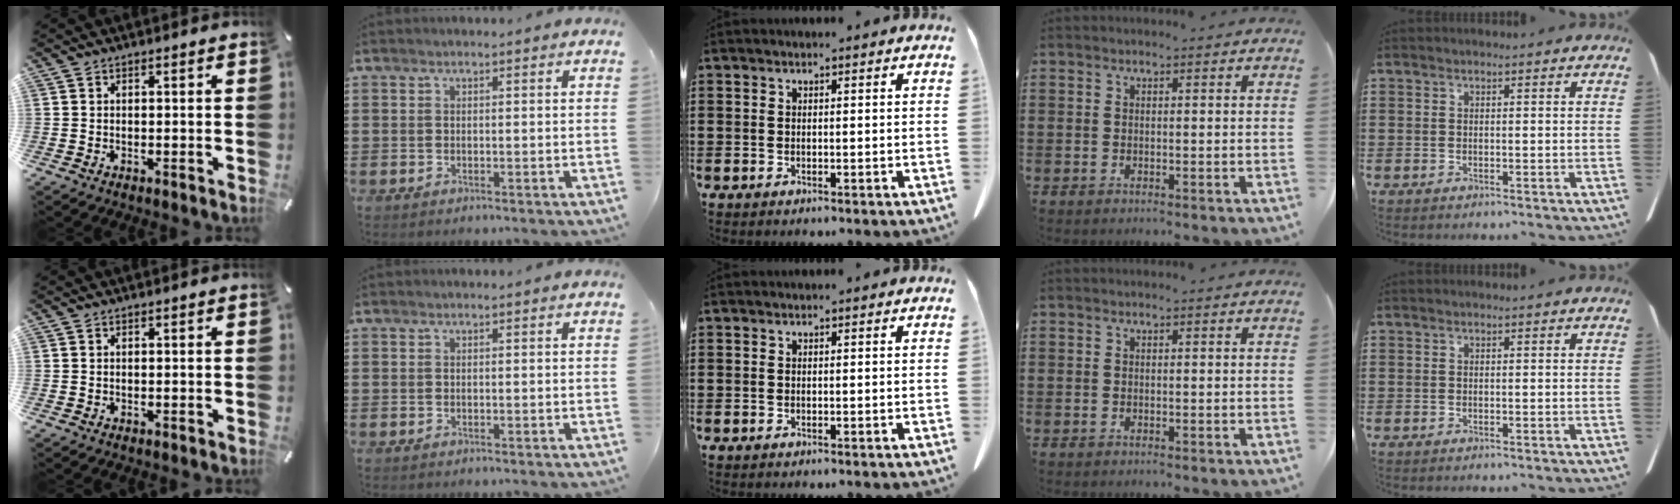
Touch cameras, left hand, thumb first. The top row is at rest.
{}